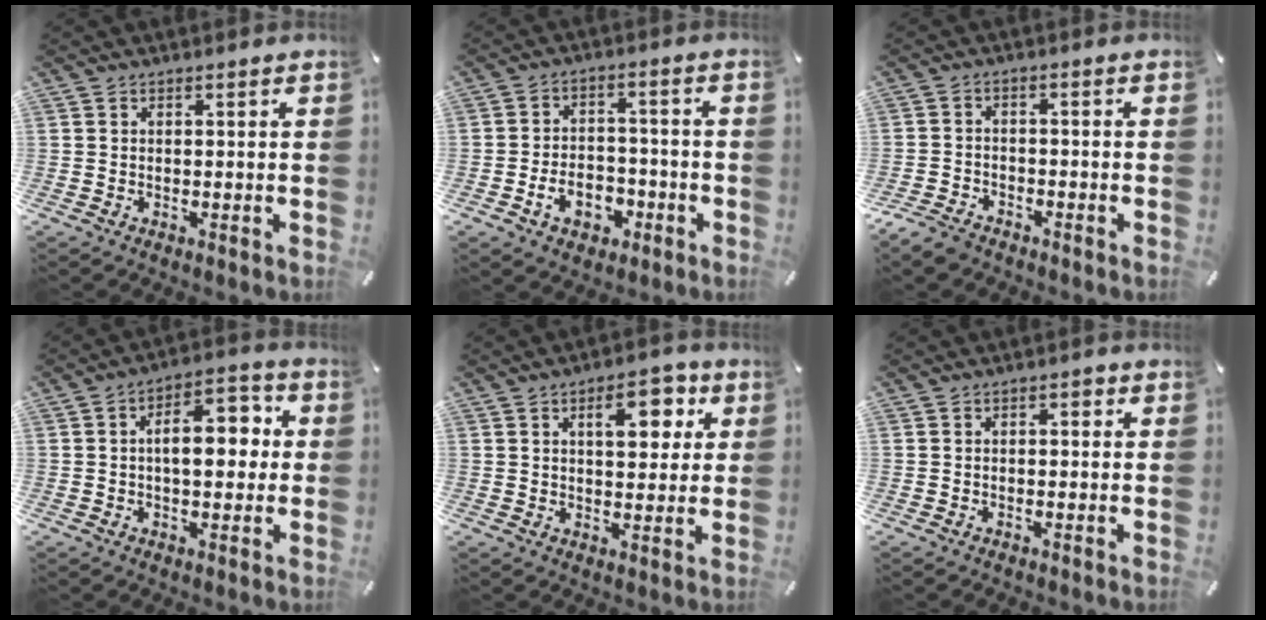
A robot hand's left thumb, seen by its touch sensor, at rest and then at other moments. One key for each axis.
{"total": 8.2, "fx": -3.6, "fy": 6.0, "fz": 4.4, "tx": -0.074, "ty": 0.024, "tz": -0.062}
{"total": 4.3, "fx": -3.7, "fy": 2.0, "fz": 1.1, "tx": -0.037, "ty": 0.016, "tz": -0.075}
{"total": 10.5, "fx": 0.6, "fy": 5.9, "fz": 8.7, "tx": -0.106, "ty": -0.003, "tz": 0.001}
{"total": 9.7, "fx": 3.5, "fy": 5.5, "fz": 7.1, "tx": -0.089, "ty": -0.008, "tz": 0.049}
{"total": 1.7, "fx": -0.4, "fy": 1.1, "fz": 1.3, "tx": -0.027, "ty": 0.009, "tz": -0.009}